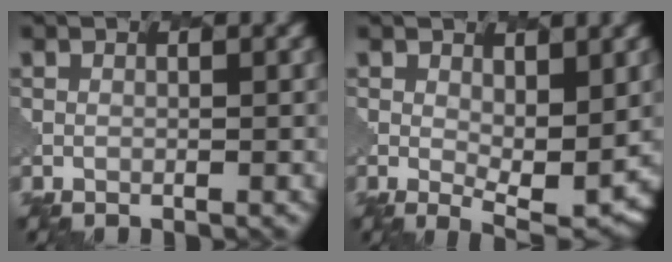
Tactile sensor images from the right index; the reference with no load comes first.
{"total": 4.5, "force": [0.7, 1.7, 4.1], "torque": [-0.065, -0.016, 0.018]}